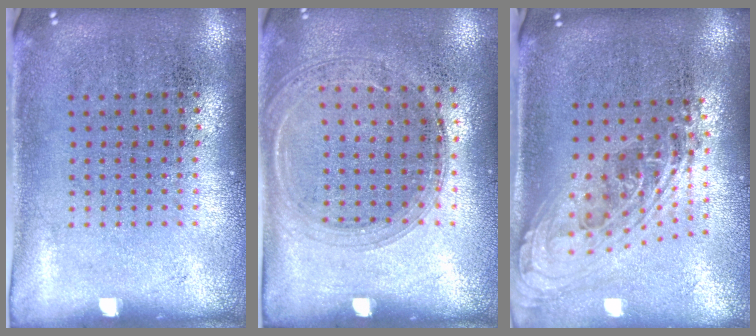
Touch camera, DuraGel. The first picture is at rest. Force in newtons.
{"total": 1.5, "press": 1.4, "slide": 0.3}
{"total": 2.2, "press": 1.6, "slide": 1.4}